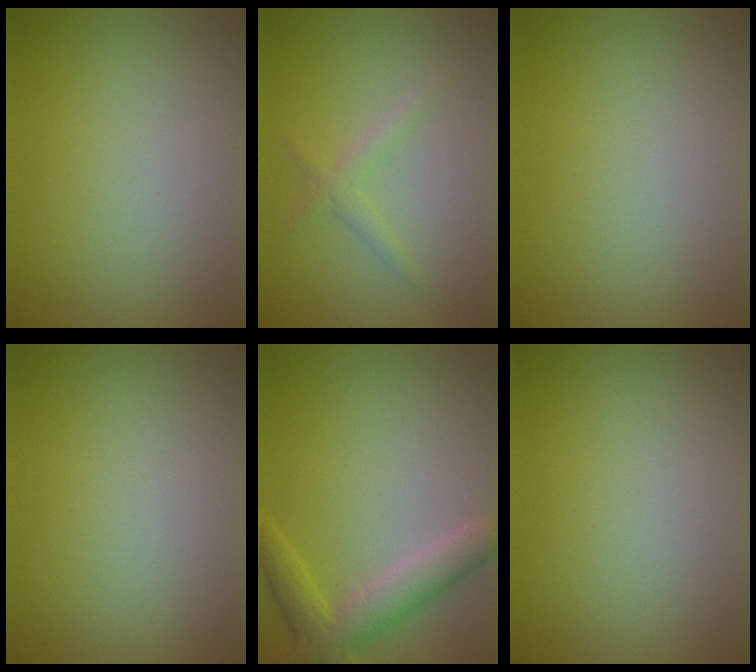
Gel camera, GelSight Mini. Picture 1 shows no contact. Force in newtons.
{"total": 1.4, "press": 1.4, "slide": 0.0}
{"total": 0.0}
{"total": 0.0}
{"total": 4.1, "press": 4.1, "slide": 0.3}
{"total": 0.0}